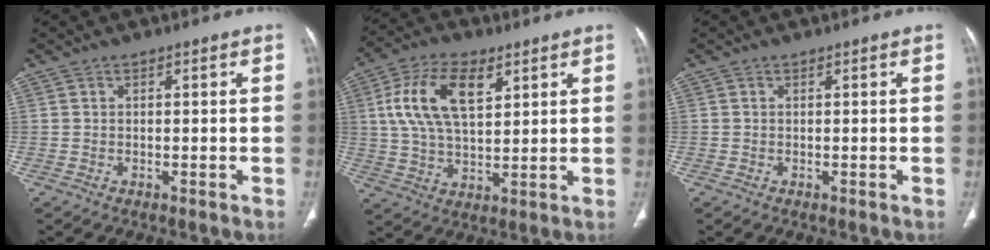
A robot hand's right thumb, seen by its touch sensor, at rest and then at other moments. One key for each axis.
{"total": 13.7, "fx": 4.8, "fy": 7.2, "fz": 10.6, "tx": -0.197, "ty": -0.005, "tz": 0.092}
{"total": 0.0}